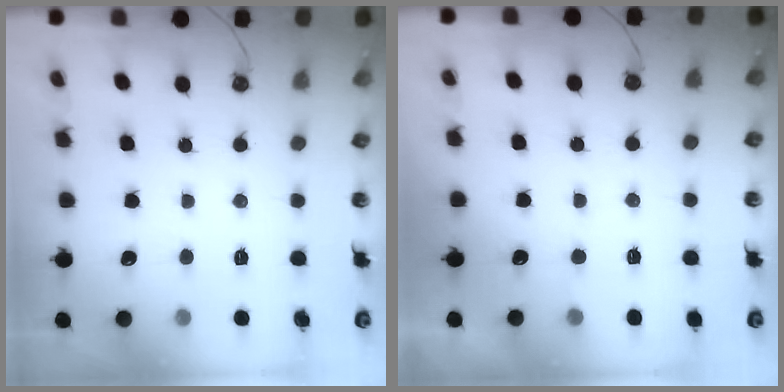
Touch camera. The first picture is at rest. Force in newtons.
{"total": 2.6, "press": 2.6, "slide": 0.3}